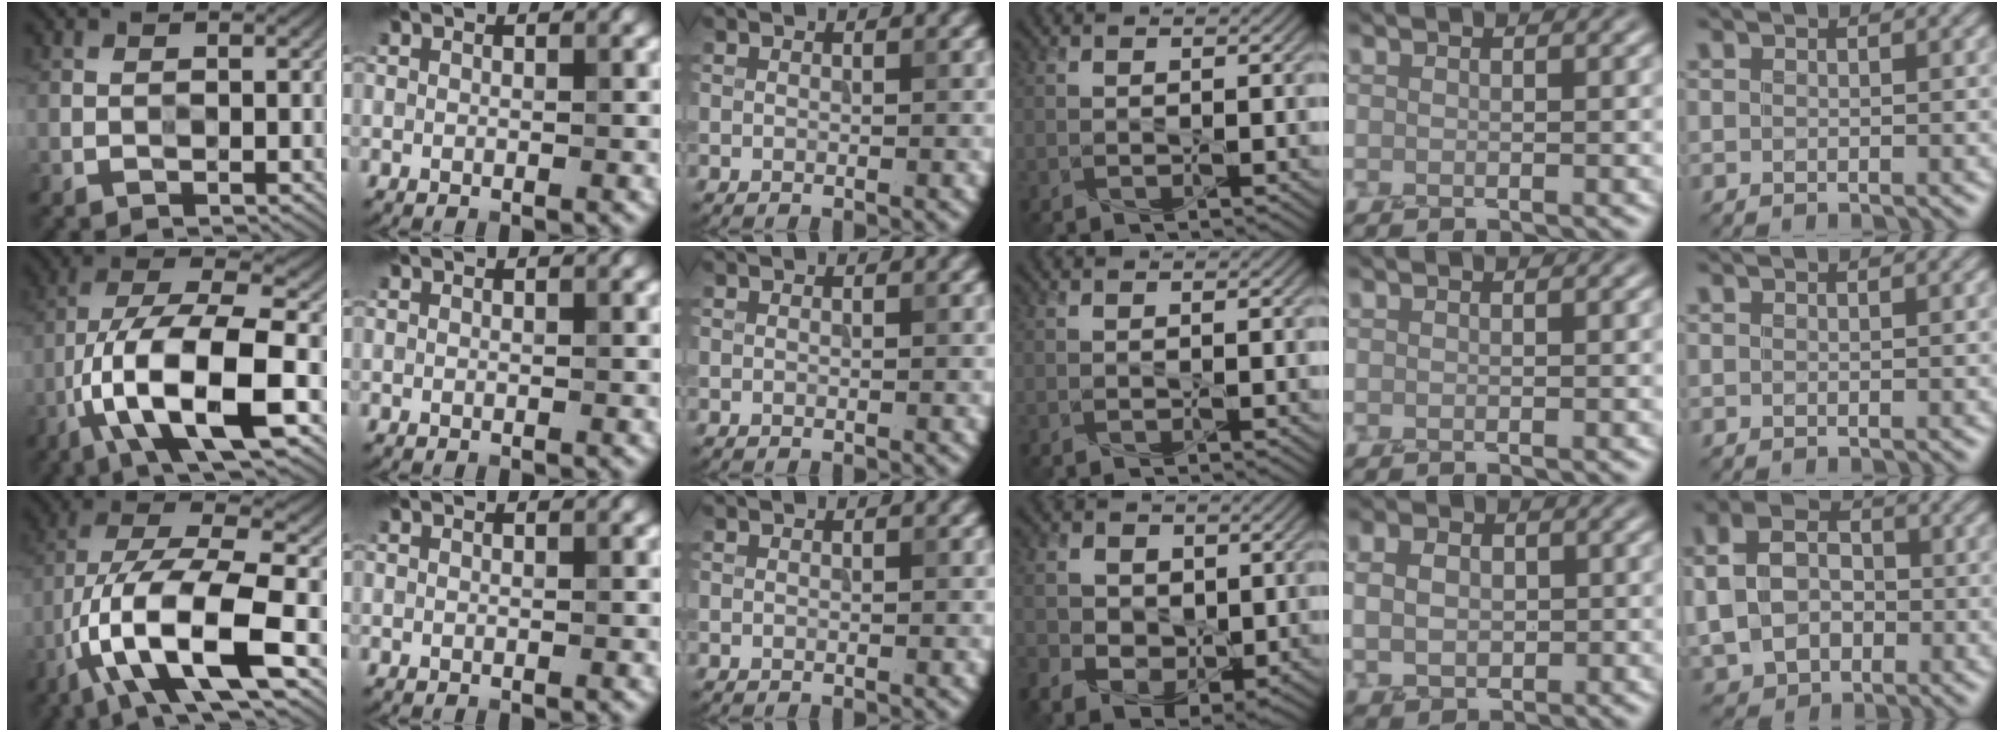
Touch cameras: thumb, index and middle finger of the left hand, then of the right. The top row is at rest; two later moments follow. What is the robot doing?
{"motion": "wipe", "object": "whiteboard"}